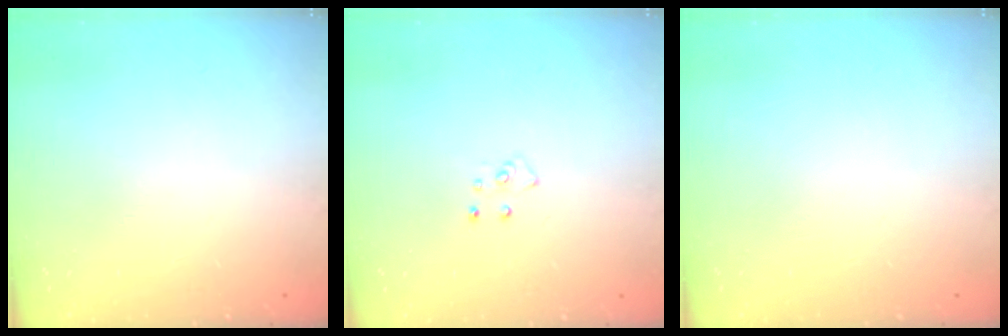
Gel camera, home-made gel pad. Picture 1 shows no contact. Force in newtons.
{"total": 3.9, "press": 3.8, "slide": 0.4}
{"total": 0.0}